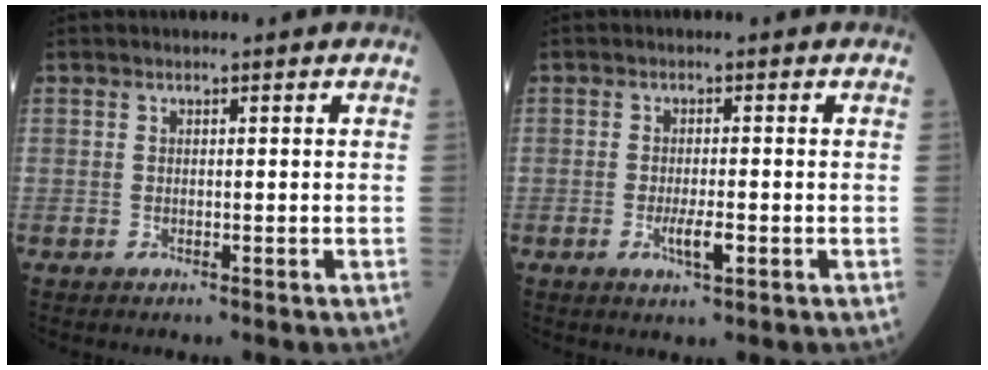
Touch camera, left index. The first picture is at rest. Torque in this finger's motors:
{"motor_torque": [0.80, 0.21, 0.33, 0.09]}